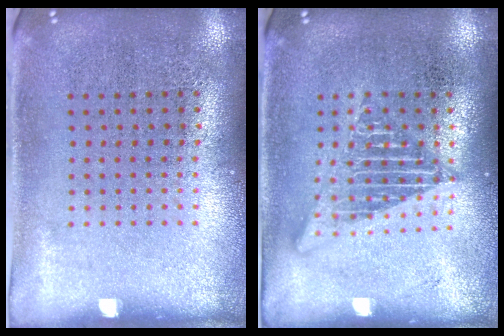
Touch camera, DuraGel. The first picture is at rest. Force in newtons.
{"total": 2.8, "press": 2.8, "slide": 0.3}